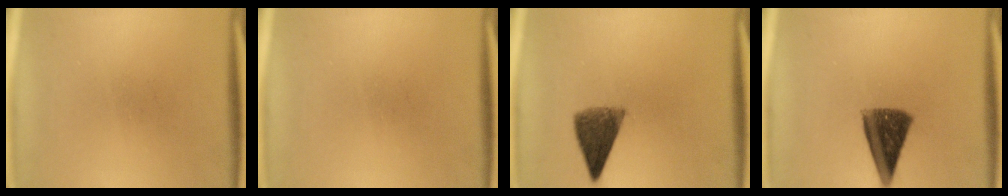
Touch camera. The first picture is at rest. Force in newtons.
{"total": 0.0}
{"total": 6.6}
{"total": 9.2}